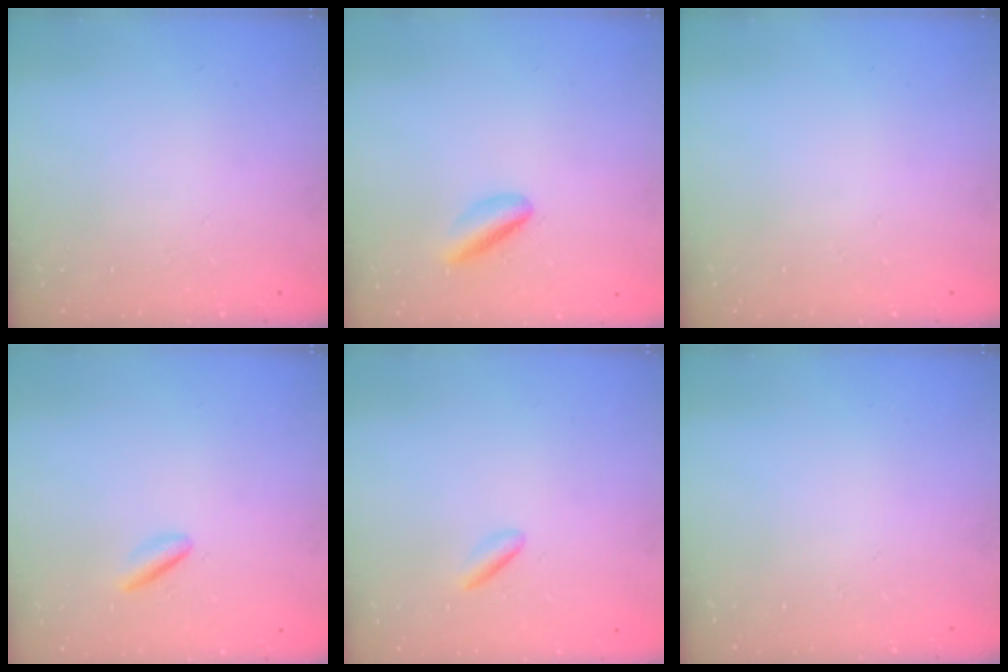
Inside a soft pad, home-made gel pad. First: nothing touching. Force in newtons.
{"total": 5.4, "press": 5.2, "slide": 1.7}
{"total": 0.0}
{"total": 2.9, "press": 2.8, "slide": 1.1}
{"total": 1.5, "press": 1.3, "slide": 0.7}
{"total": 0.0}